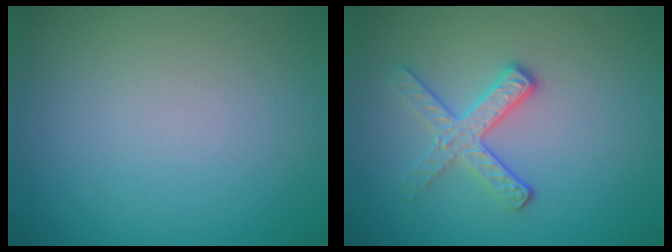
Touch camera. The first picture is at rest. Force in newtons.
{"total": 2.9, "press": 2.6, "slide": 1.3}